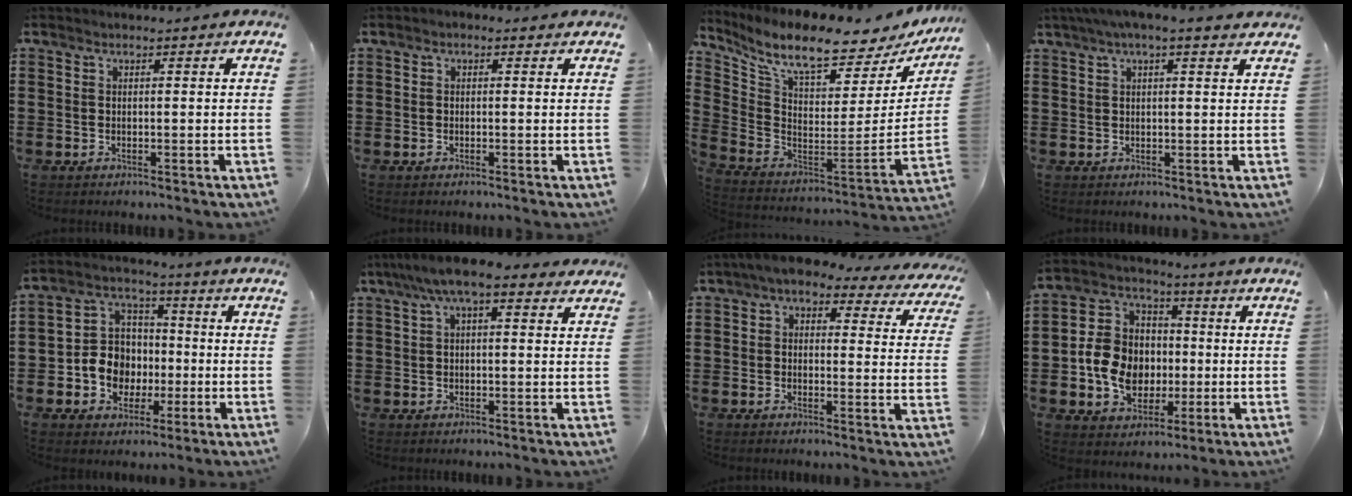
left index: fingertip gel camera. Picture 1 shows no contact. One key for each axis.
{"total": 0.6, "fx": -0.2, "fy": 0.4, "fz": 0.3, "tx": -0.007, "ty": 0.002, "tz": -0.004}
{"total": 9.1, "fx": 7.7, "fy": 1.3, "fz": 4.7, "tx": -0.119, "ty": -0.070, "tz": 0.129}
{"total": 3.1, "fx": 2.1, "fy": 0.3, "fz": 2.3, "tx": -0.051, "ty": 0.005, "tz": 0.037}
{"total": 8.5, "fx": -1.5, "fy": 7.8, "fz": 3.0, "tx": -0.090, "ty": 0.010, "tz": -0.026}
{"total": 6.9, "fx": 4.0, "fy": 1.8, "fz": 5.3, "tx": -0.109, "ty": 0.007, "tz": 0.069}
{"total": 4.9, "fx": 3.9, "fy": 1.4, "fz": 2.6, "tx": -0.066, "ty": -0.013, "tz": 0.066}
{"total": 10.2, "fx": -1.3, "fy": 8.8, "fz": 4.9, "tx": -0.127, "ty": 0.024, "tz": -0.021}